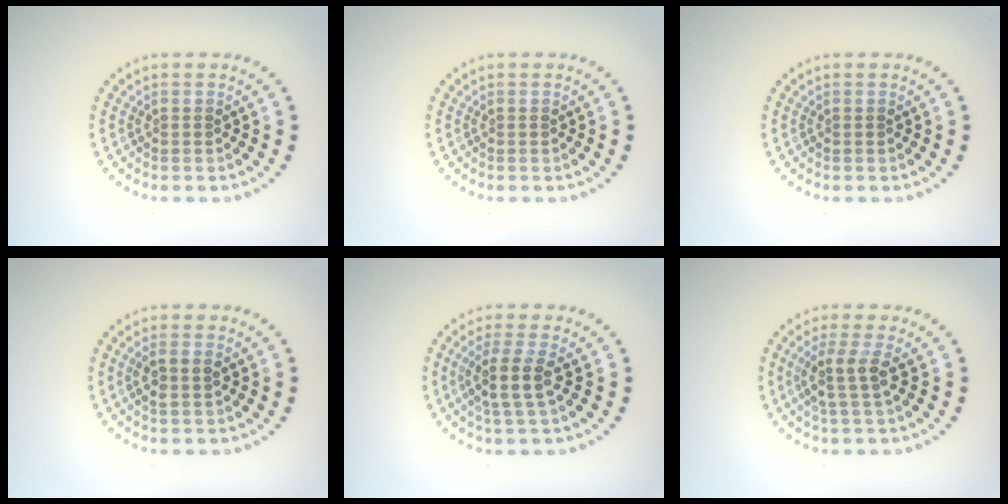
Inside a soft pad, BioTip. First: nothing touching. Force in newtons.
{"total": 0.0}
{"total": 0.0}
{"total": 1.8, "press": 1.7, "slide": 0.7}
{"total": 2.9, "press": 2.4, "slide": 1.6}
{"total": 2.5, "press": 2.0, "slide": 1.6}